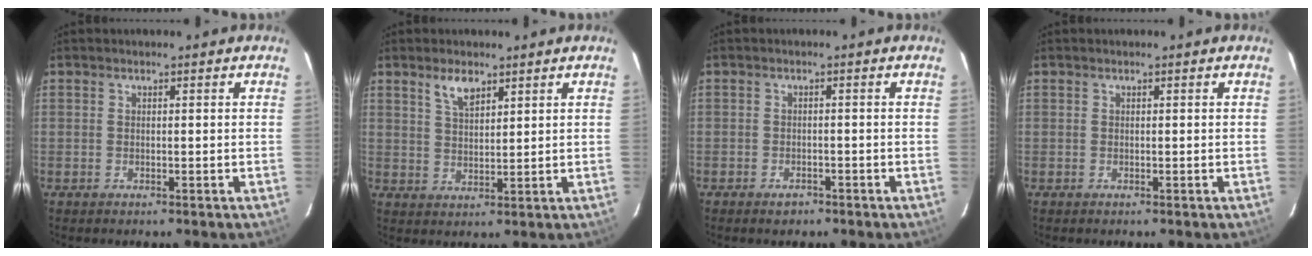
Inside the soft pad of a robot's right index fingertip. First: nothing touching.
{"total": 4.5, "force": [3.1, 1.8, 2.7], "torque": [-0.050, 0.004, 0.059]}
{"total": 2.2, "force": [-1.6, 1.3, 0.7], "torque": [-0.019, 0.002, -0.025]}
{"total": 0.0}